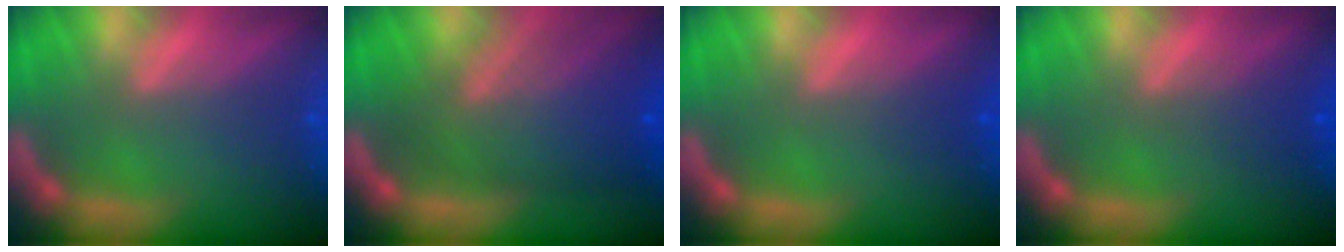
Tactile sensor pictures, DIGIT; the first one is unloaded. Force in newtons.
{"total": 8.5}
{"total": 1.0}
{"total": 1.9}